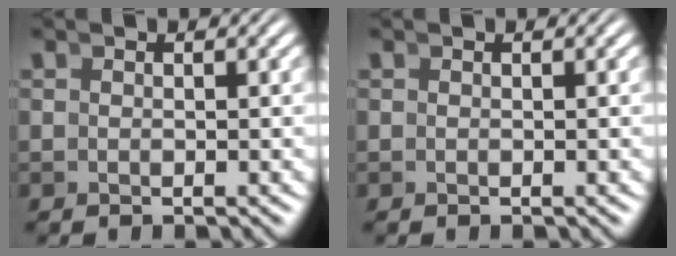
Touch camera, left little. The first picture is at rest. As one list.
[{"total": 0.0}]